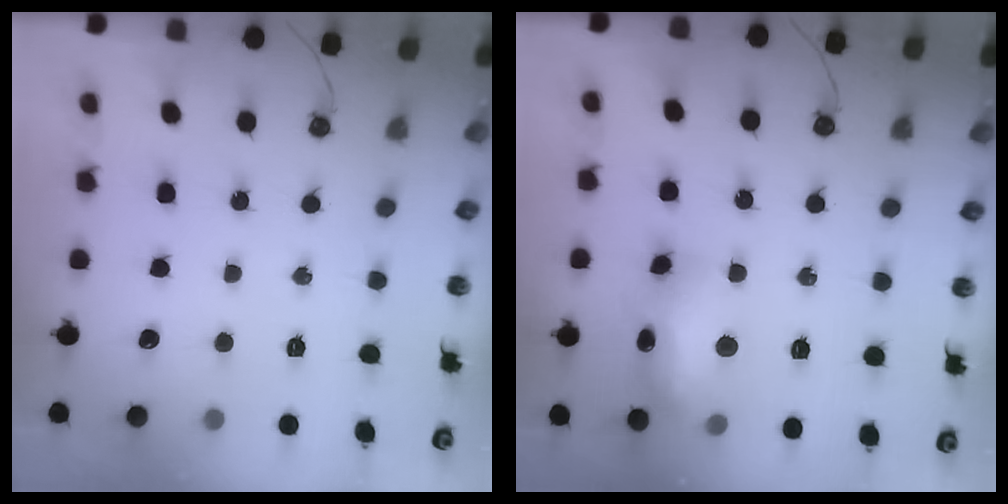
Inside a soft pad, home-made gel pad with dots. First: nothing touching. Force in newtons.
{"total": 15.0, "press": 14.9, "slide": 1.3}